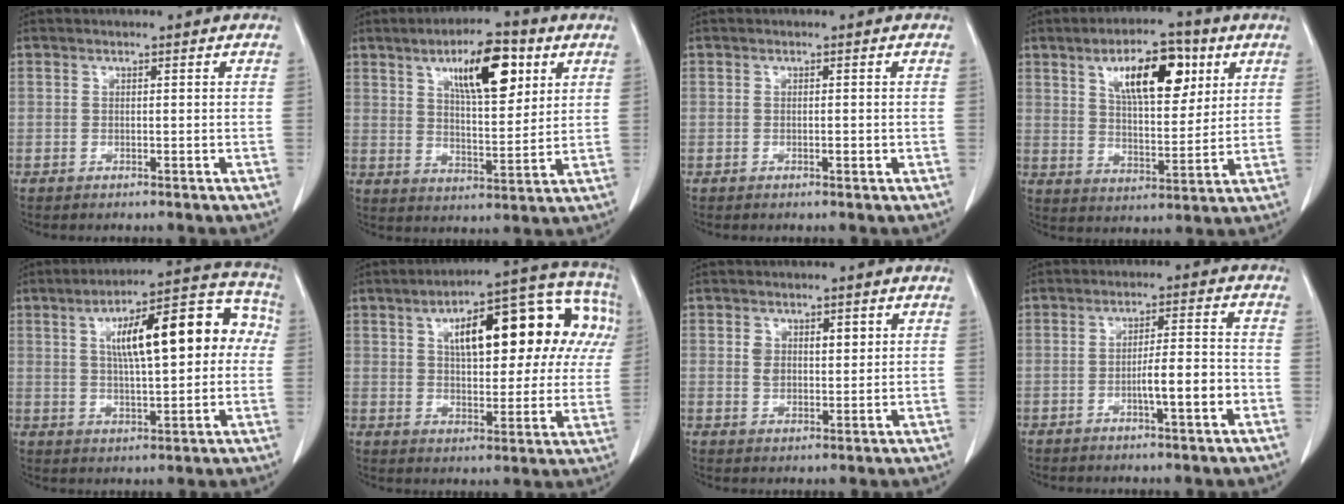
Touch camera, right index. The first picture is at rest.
{"total": 12.1, "force": [5.7, 3.6, 10.0], "torque": [-0.163, 0.008, 0.095]}
{"total": 0.7, "force": [-0.2, 0.2, 0.6], "torque": [-0.010, 0.000, -0.001]}
{"total": 12.1, "force": [5.5, 4.5, 9.8], "torque": [-0.158, 0.014, 0.093]}
{"total": 16.8, "force": [3.2, 4.9, 15.7], "torque": [-0.221, 0.049, 0.048]}
{"total": 20.3, "force": [6.1, 7.7, 17.8], "torque": [-0.243, 0.052, 0.084]}
{"total": 3.9, "force": [1.3, 2.5, 2.7], "torque": [-0.045, 0.009, 0.026]}
{"total": 5.8, "force": [-2.1, 0.5, 5.4], "torque": [-0.088, 0.006, -0.033]}